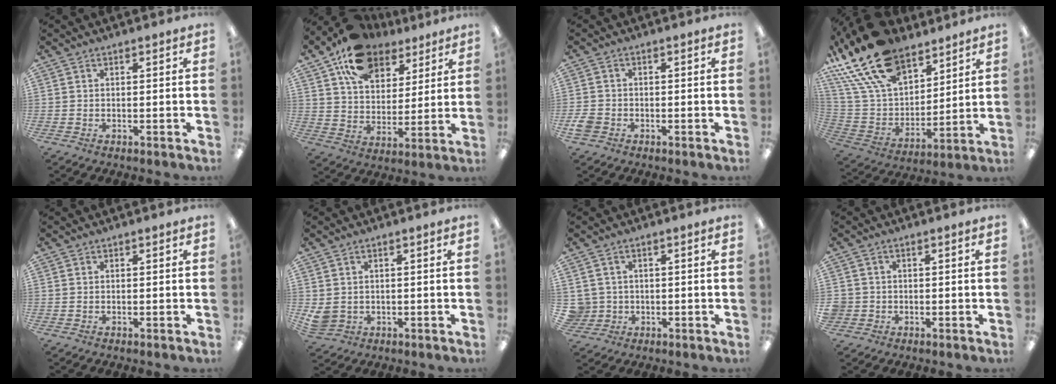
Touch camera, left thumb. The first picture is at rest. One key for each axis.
{"total": 16.4, "fx": 10.7, "fy": 10.0, "fz": 7.3, "tx": -0.125, "ty": -0.049, "tz": 0.196}
{"total": 2.9, "fx": -1.3, "fy": 2.3, "fz": 1.2, "tx": -0.026, "ty": 0.005, "tz": -0.026}
{"total": 24.3, "fx": 16.4, "fy": 12.6, "fz": 12.7, "tx": -0.279, "ty": -0.091, "tz": 0.298}
{"total": 0.0}
{"total": 3.7, "fx": 0.9, "fy": 3.2, "fz": 1.6, "tx": -0.039, "ty": 0.001, "tz": 0.020}
{"total": 3.5, "fx": 0.3, "fy": 3.5, "fz": 0.1, "tx": -0.021, "ty": 0.006, "tz": 0.005}
{"total": 2.2, "fx": -0.4, "fy": 2.1, "fz": 0.2, "tx": -0.006, "ty": 0.003, "tz": -0.010}